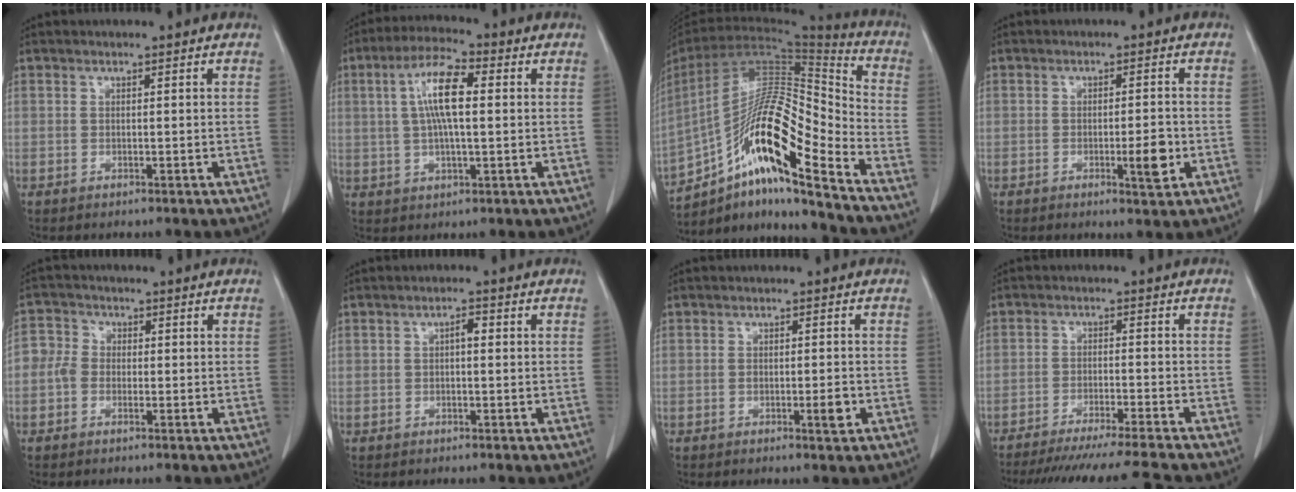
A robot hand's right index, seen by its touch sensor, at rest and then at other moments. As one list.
[{"total": 8.0, "force": [1.4, 1.8, 7.7], "torque": [-0.148, 0.015, 0.024]}, {"total": 19.8, "force": [-11.6, 2.4, 15.9], "torque": [-0.300, 0.011, -0.207]}, {"total": 4.2, "force": [-1.2, 0.7, 4.0], "torque": [-0.059, -0.003, -0.016]}, {"total": 3.4, "force": [-0.7, 2.9, 1.7], "torque": [-0.033, 0.016, -0.021]}, {"total": 1.5, "force": [0.1, 0.5, 1.4], "torque": [-0.022, 0.005, 0.002]}, {"total": 2.3, "force": [-0.8, 0.4, 2.1], "torque": [-0.033, -0.003, -0.012]}, {"total": 15.0, "force": [-13.7, -1.5, 5.9], "torque": [-0.083, -0.042, -0.205]}]